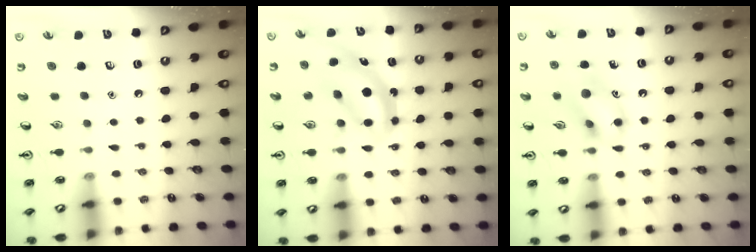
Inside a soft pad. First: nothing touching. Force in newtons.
{"total": 5.3, "press": 5.2, "slide": 1.2}
{"total": 12.6, "press": 12.5, "slide": 1.6}